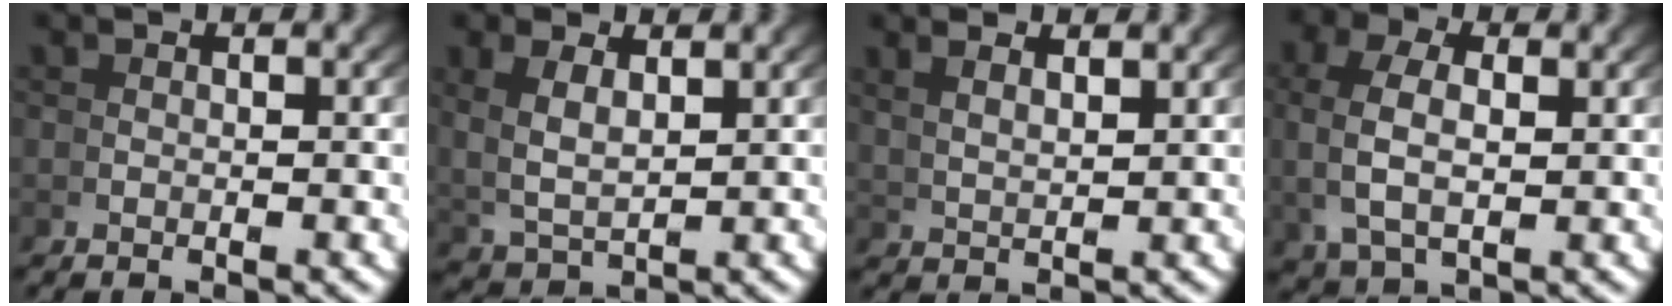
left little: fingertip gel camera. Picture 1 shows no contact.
{"total": 3.3, "force": [1.7, 1.7, 2.3], "torque": [-0.053, -0.006, 0.042]}
{"total": 2.8, "force": [2.6, -0.2, 1.1], "torque": [-0.011, 0.004, 0.054]}
{"total": 3.6, "force": [1.2, 1.8, 2.9], "torque": [-0.071, -0.002, 0.032]}